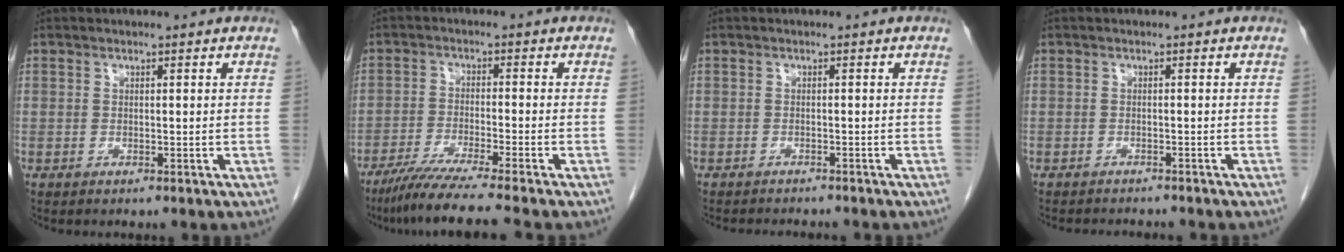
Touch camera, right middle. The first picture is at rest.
{"total": 9.3, "force": [-7.6, -1.6, 5.0], "torque": [-0.073, -0.034, -0.126]}
{"total": 5.0, "force": [-4.7, 0.8, 1.6], "torque": [-0.020, -0.008, -0.062]}
{"total": 4.6, "force": [-4.3, 0.8, 1.2], "torque": [-0.015, -0.007, -0.057]}